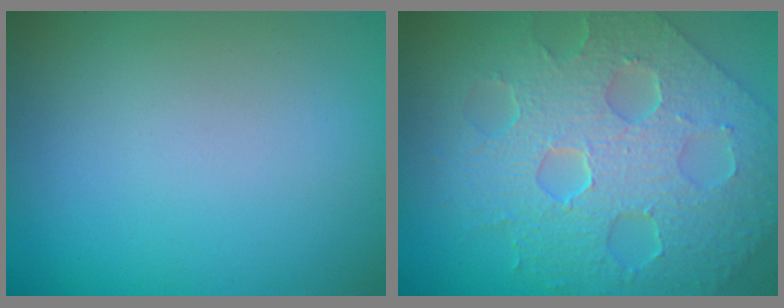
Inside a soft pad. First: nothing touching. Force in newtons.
{"total": 9.7, "press": 6.8, "slide": 6.9}